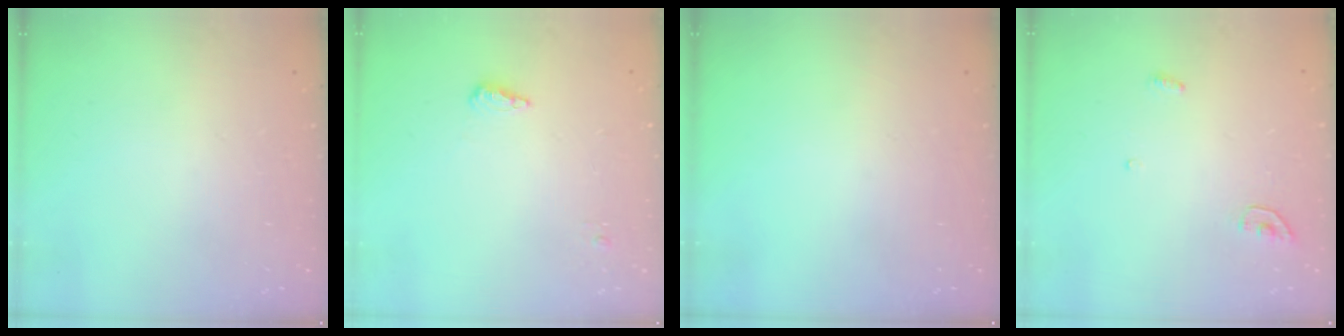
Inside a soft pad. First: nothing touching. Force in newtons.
{"total": 5.0, "press": 4.9, "slide": 1.1}
{"total": 0.0}
{"total": 4.3, "press": 4.3, "slide": 0.4}